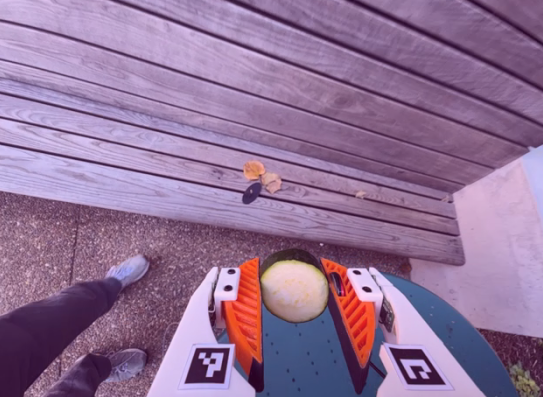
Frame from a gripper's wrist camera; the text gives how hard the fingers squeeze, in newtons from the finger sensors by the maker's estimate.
{"total": 9.7, "left": 9.4, "right": 10.1}